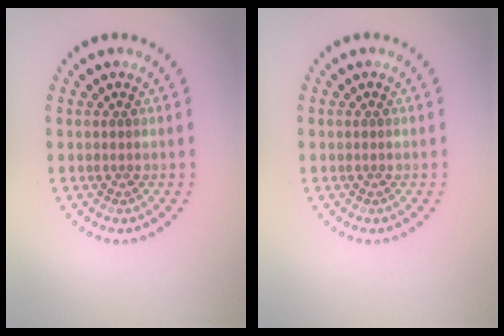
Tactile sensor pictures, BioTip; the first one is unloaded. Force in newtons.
{"total": 0.0}